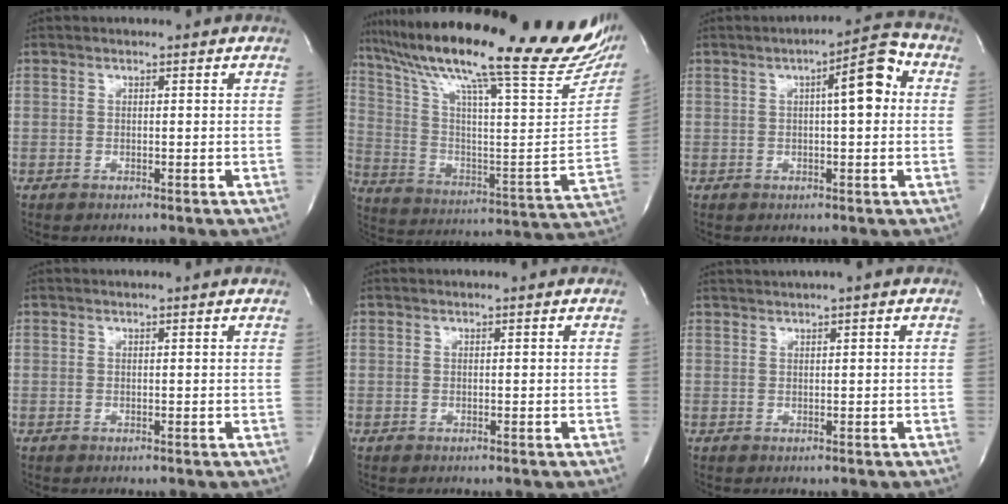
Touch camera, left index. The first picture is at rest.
{"total": 34.4, "force": [27.2, 2.6, 20.9], "torque": [-0.323, -0.066, 0.382]}
{"total": 6.9, "force": [1.2, 1.3, 6.7], "torque": [-0.094, 0.019, 0.009]}
{"total": 1.2, "force": [1.1, -0.2, 0.3], "torque": [-0.016, -0.002, 0.014]}
{"total": 0.7, "force": [0.7, 0.0, 0.2], "torque": [-0.006, 0.002, 0.007]}
{"total": 2.3, "force": [1.8, -0.9, 1.0], "torque": [-0.016, 0.009, 0.037]}